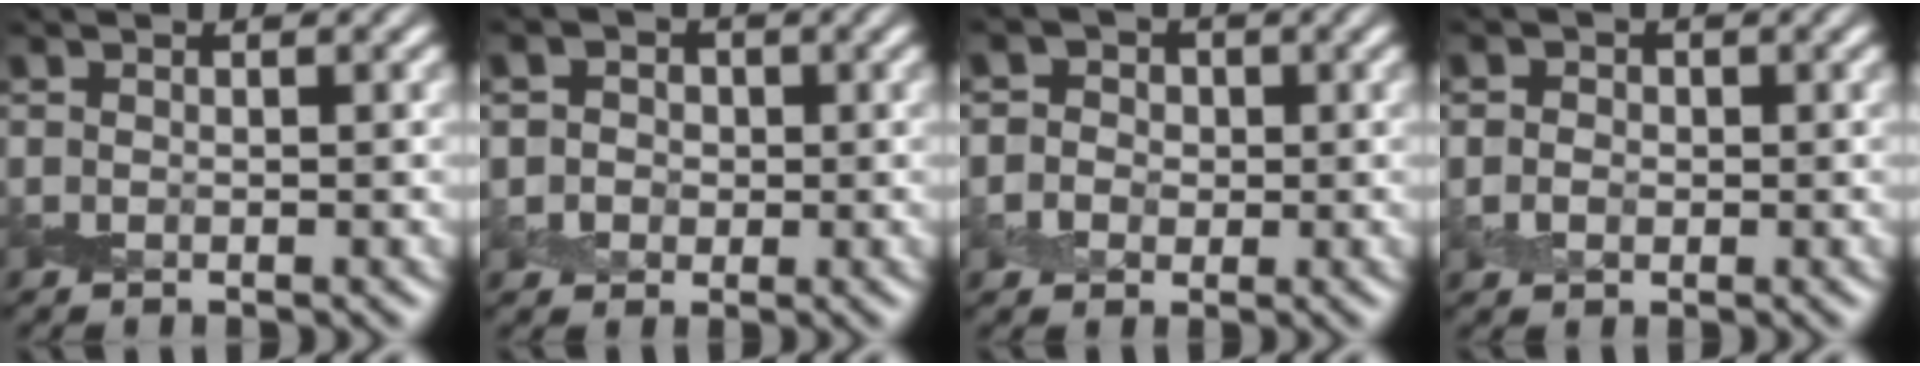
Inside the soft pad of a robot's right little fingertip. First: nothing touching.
{"total": 3.5, "force": [0.6, 3.2, 1.3], "torque": [-0.004, 0.010, -0.004]}
{"total": 4.2, "force": [0.6, 3.8, 1.5], "torque": [-0.003, 0.020, -0.010]}
{"total": 2.3, "force": [0.1, 2.1, 1.1], "torque": [-0.008, 0.008, -0.010]}